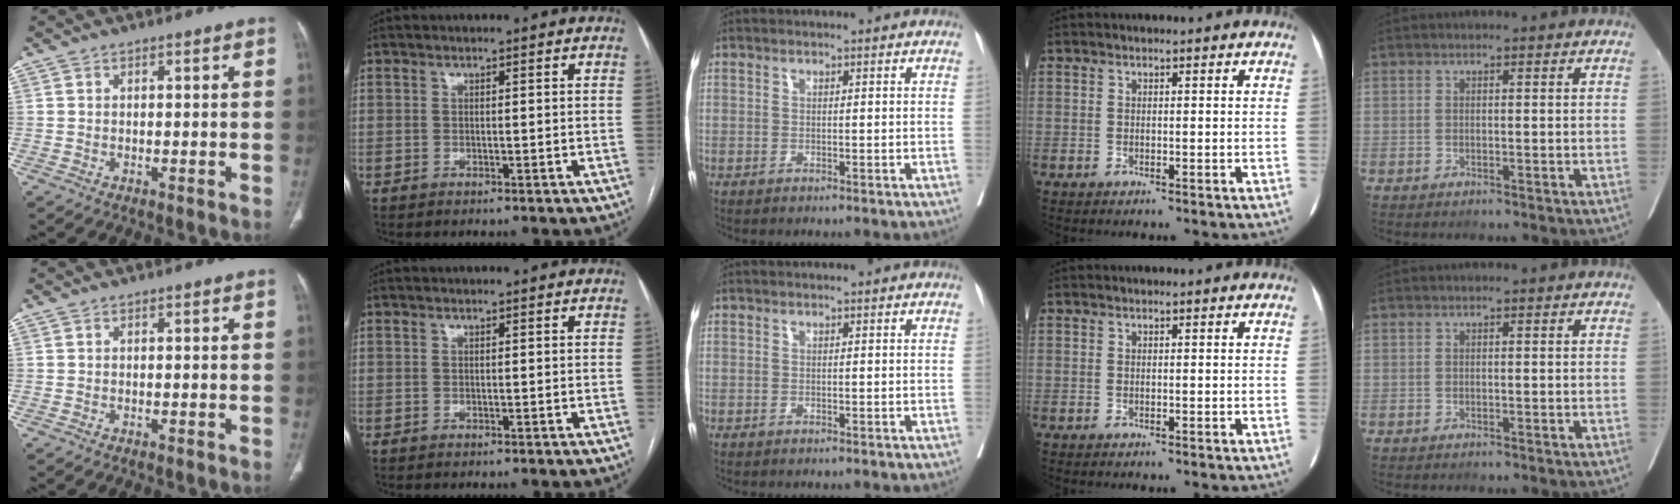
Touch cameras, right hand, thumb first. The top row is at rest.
{}